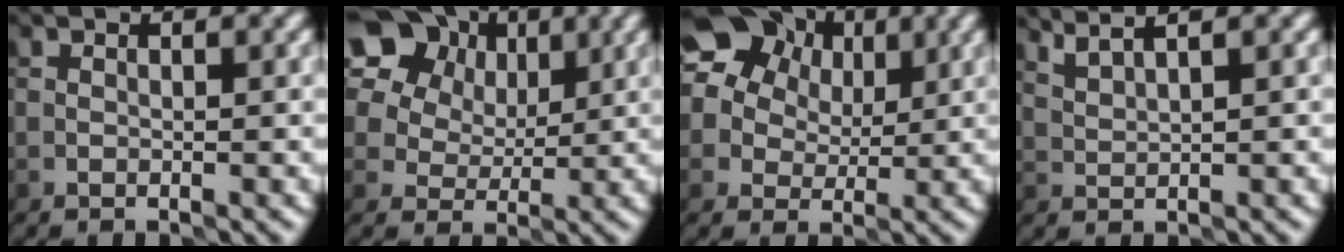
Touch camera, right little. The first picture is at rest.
{"total": 20.3, "force": [9.9, 15.0, 9.5], "torque": [-0.235, 0.054, 0.176]}
{"total": 18.2, "force": [8.8, 13.7, 8.1], "torque": [-0.191, 0.044, 0.155]}
{"total": 3.2, "force": [2.7, 0.5, 1.8], "torque": [-0.031, 0.017, 0.043]}